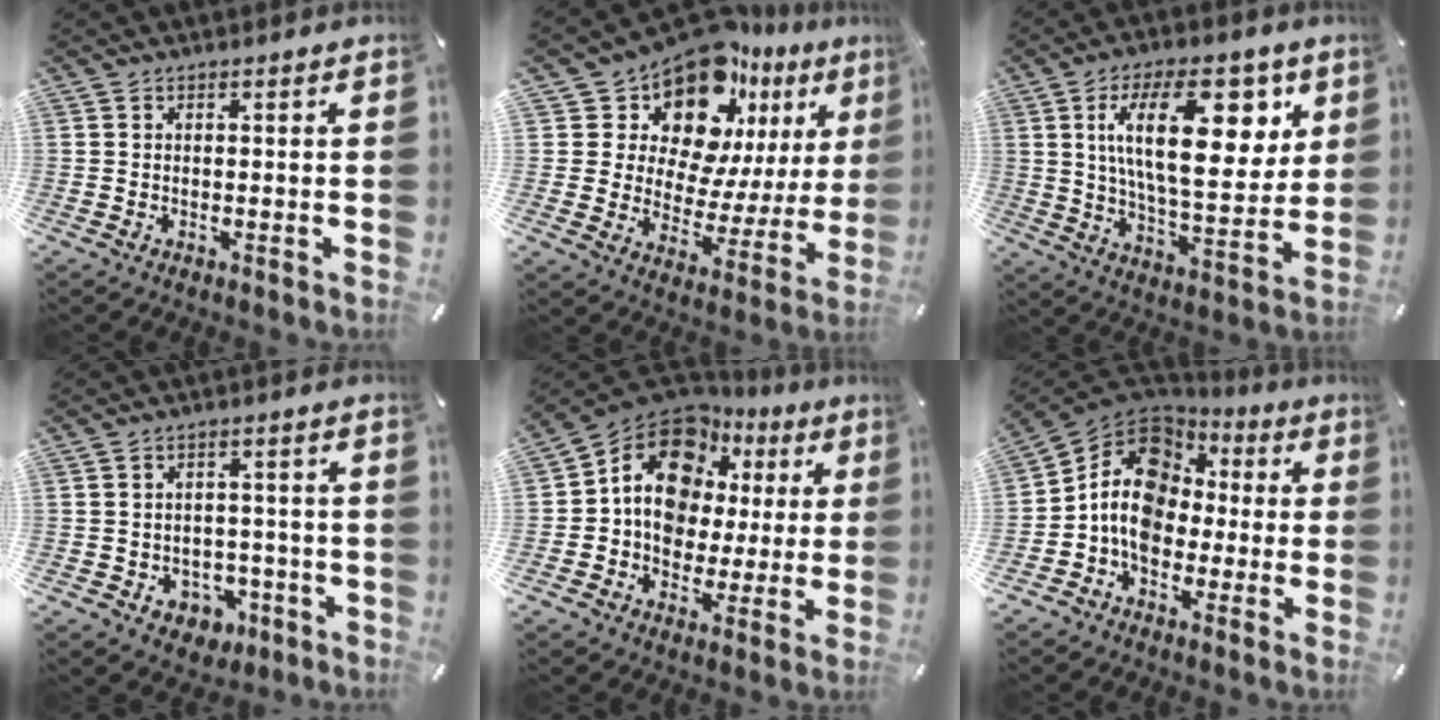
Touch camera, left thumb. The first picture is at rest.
{"total": 16.6, "force": [12.7, 8.6, 6.3], "torque": [-0.114, -0.119, 0.220]}
{"total": 22.8, "force": [8.0, 10.2, 18.7], "torque": [-0.300, -0.011, 0.120]}
{"total": 5.7, "force": [-1.4, 5.2, 2.0], "torque": [-0.024, 0.008, -0.022]}
{"total": 15.1, "force": [5.6, 11.6, 7.9], "torque": [-0.143, -0.033, 0.102]}
{"total": 12.6, "force": [-1.1, 10.6, 6.7], "torque": [-0.150, 0.008, -0.018]}